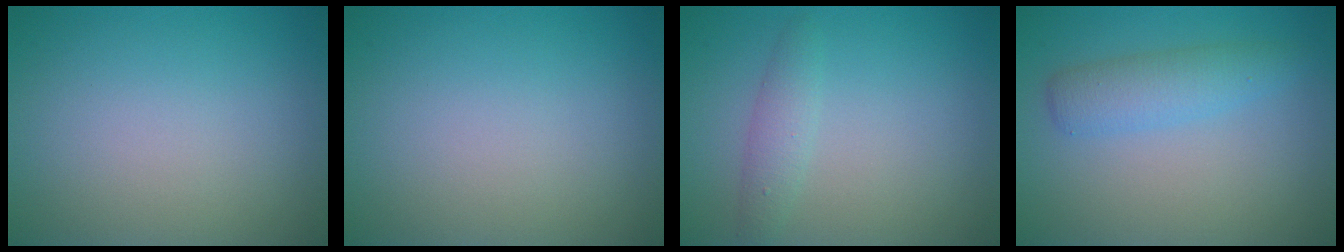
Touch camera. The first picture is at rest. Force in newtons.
{"total": 0.0}
{"total": 1.7, "press": 1.7, "slide": 0.1}
{"total": 2.9, "press": 2.9, "slide": 0.1}